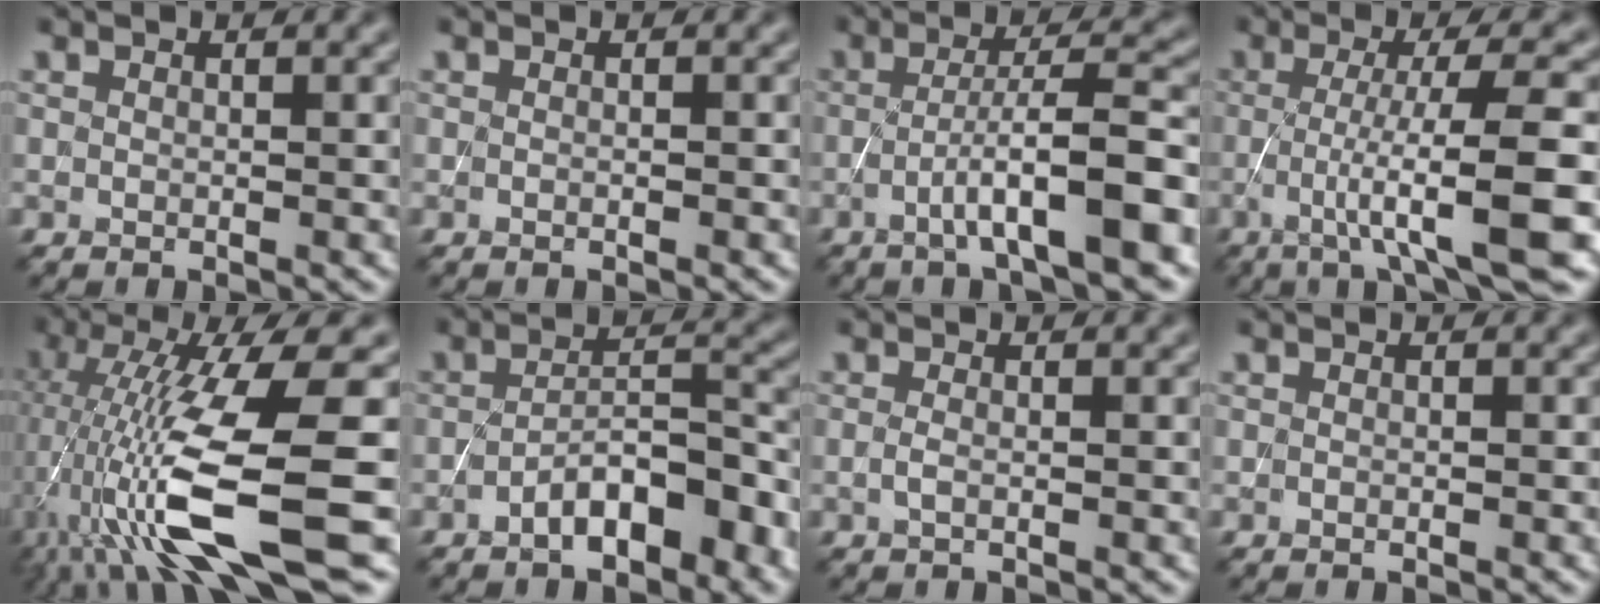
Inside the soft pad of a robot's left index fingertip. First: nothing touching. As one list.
[{"total": 0.6, "force": [0.1, 0.4, 0.5], "torque": [0.003, -0.010, -0.003]}, {"total": 7.4, "force": [-2.6, 1.0, 6.8], "torque": [-0.105, 0.017, -0.049]}, {"total": 8.7, "force": [-2.7, 1.0, 8.2], "torque": [-0.127, 0.001, -0.046]}, {"total": 12.8, "force": [-3.5, 2.9, 12.0], "torque": [-0.238, -0.012, -0.054]}, {"total": 5.2, "force": [-3.0, 1.7, 3.9], "torque": [-0.067, 0.011, -0.049]}, {"total": 0.7, "force": [-0.1, 0.2, 0.6], "torque": [-0.017, -0.003, -0.003]}, {"total": 0.0}]